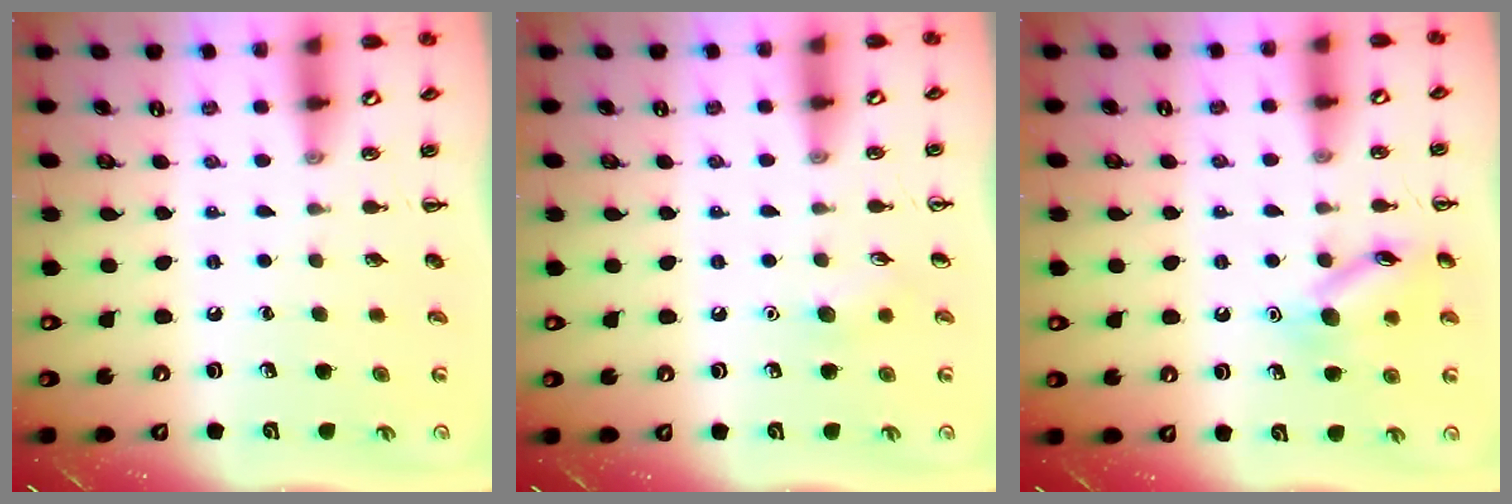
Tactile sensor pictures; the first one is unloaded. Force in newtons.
{"total": 5.8, "press": 5.6, "slide": 1.4}
{"total": 11.8, "press": 11.7, "slide": 0.6}